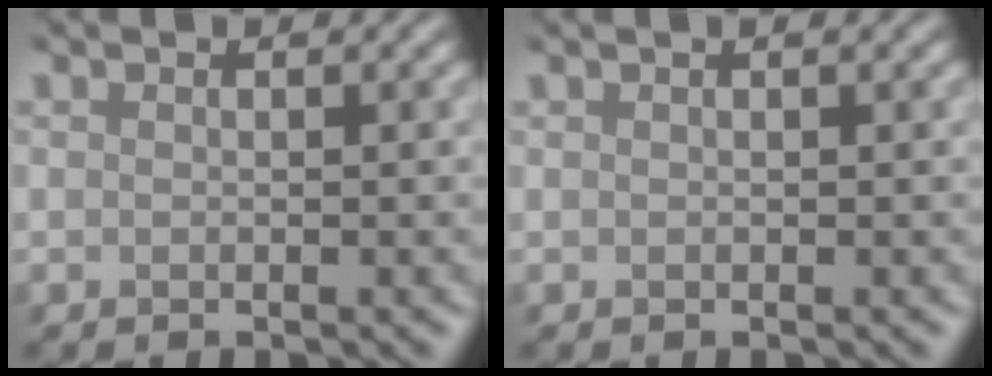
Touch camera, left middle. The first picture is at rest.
{"total": 0.9, "force": [0.6, 0.2, 0.7], "torque": [-0.011, 0.007, 0.008]}